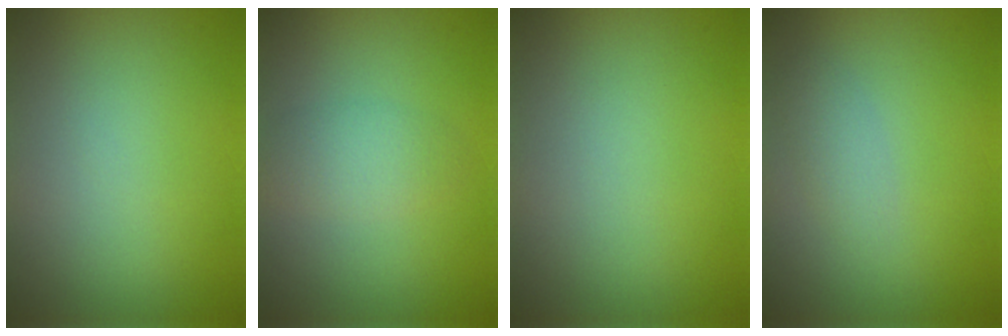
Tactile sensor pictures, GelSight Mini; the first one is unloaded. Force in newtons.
{"total": 2.4, "press": 2.4, "slide": 0.1}
{"total": 0.0}
{"total": 1.3, "press": 1.3, "slide": 0.0}